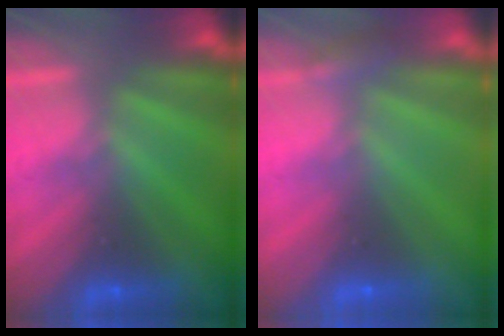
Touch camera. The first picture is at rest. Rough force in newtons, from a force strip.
{"total": 2.3}